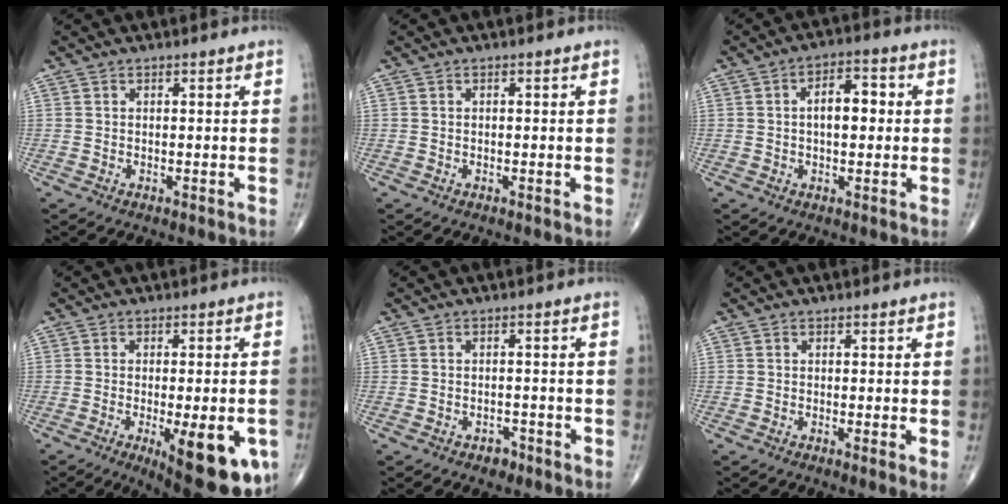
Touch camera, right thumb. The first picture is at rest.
{"total": 0.0}
{"total": 7.0, "force": [0.6, 3.7, 5.9], "torque": [-0.076, 0.017, 0.000]}
{"total": 15.9, "force": [-5.7, 5.3, 13.8], "torque": [-0.137, -0.006, -0.063]}
{"total": 1.9, "force": [-1.3, 1.2, 0.7], "torque": [-0.003, 0.007, -0.016]}
{"total": 1.9, "force": [0.0, 0.2, 1.9], "torque": [-0.033, -0.007, -0.004]}